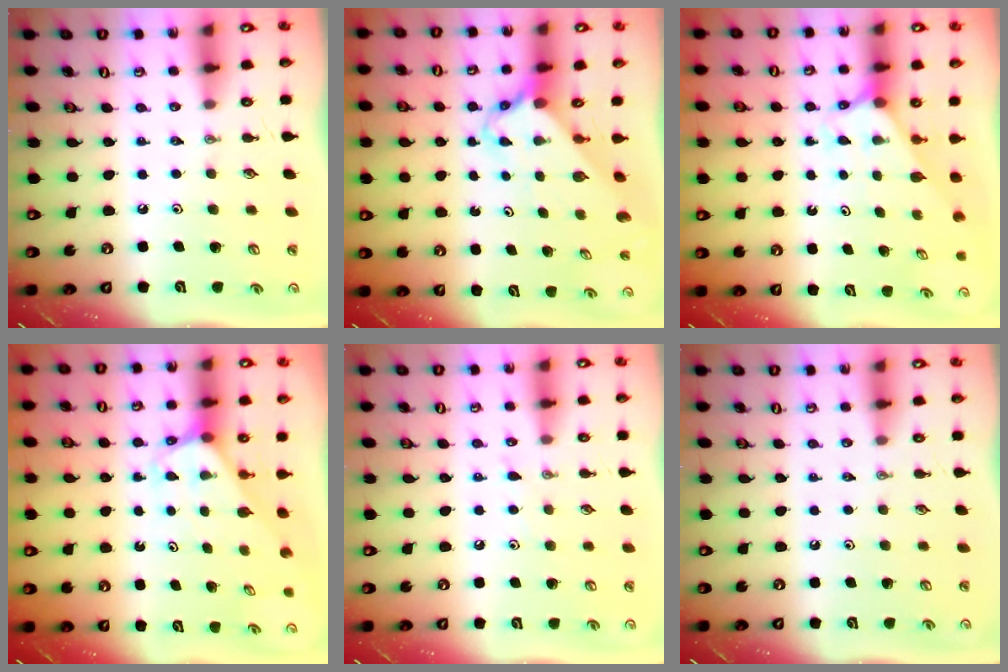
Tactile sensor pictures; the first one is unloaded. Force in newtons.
{"total": 2.7, "press": 2.7, "slide": 0.2}
{"total": 3.5, "press": 3.4, "slide": 0.2}
{"total": 2.5, "press": 2.5, "slide": 0.1}
{"total": 5.8, "press": 5.8, "slide": 0.6}
{"total": 0.0}